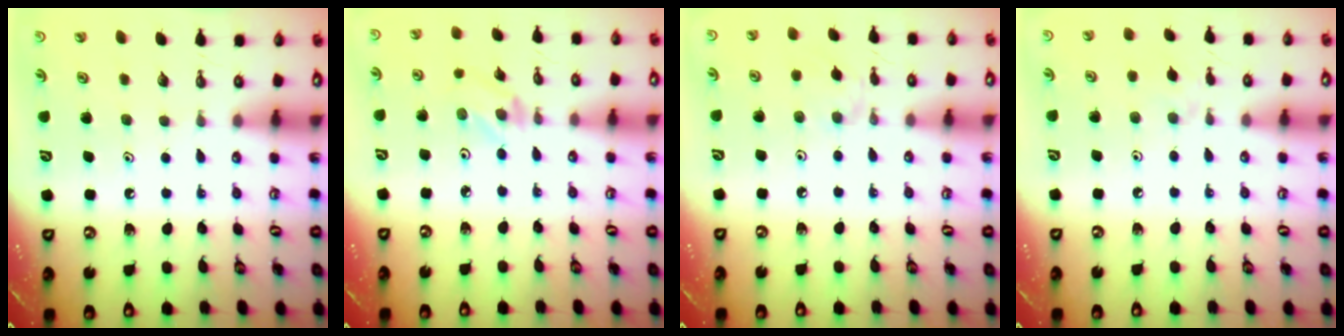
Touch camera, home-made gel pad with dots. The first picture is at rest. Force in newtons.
{"total": 2.0, "press": 1.9, "slide": 0.3}
{"total": 1.4, "press": 1.4, "slide": 0.4}
{"total": 2.4, "press": 2.4, "slide": 0.4}